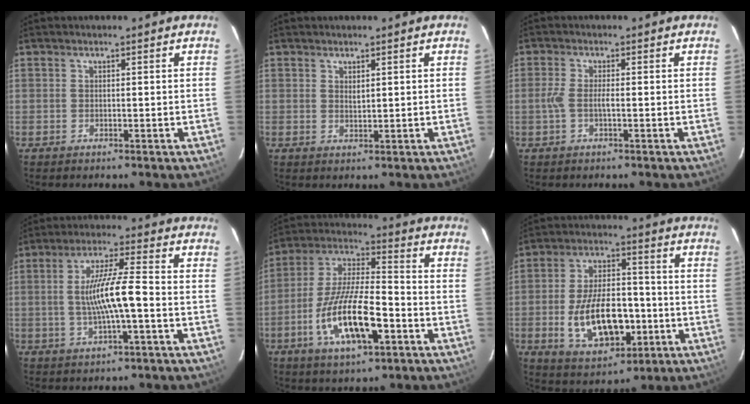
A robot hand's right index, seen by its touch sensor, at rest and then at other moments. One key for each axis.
{"total": 1.3, "fx": 0.7, "fy": 0.5, "fz": 1.0, "tx": -0.015, "ty": 0.001, "tz": 0.013}
{"total": 3.1, "fx": -0.7, "fy": 0.5, "fz": 2.9, "tx": -0.060, "ty": 0.001, "tz": -0.014}
{"total": 9.3, "fx": -1.6, "fy": 0.6, "fz": 9.1, "tx": -0.172, "ty": 0.002, "tz": -0.024}
{"total": 16.6, "fx": -6.4, "fy": 5.3, "fz": 14.3, "tx": -0.290, "ty": -0.009, "tz": -0.115}
{"total": 15.5, "fx": -3.9, "fy": 8.2, "fz": 12.5, "tx": -0.243, "ty": 0.004, "tz": -0.042}